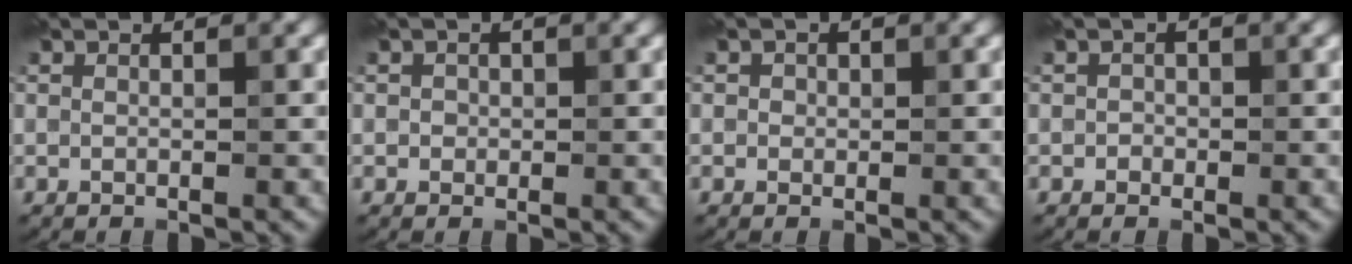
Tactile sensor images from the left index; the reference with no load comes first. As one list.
[{"total": 0.9, "force": [0.0, 0.9, 0.0], "torque": [0.005, 0.004, -0.005]}, {"total": 1.1, "force": [0.1, 1.1, 0.2], "torque": [0.006, 0.004, -0.004]}, {"total": 0.7, "force": [-0.3, 0.7, -0.1], "torque": [0.005, 0.004, -0.008]}]